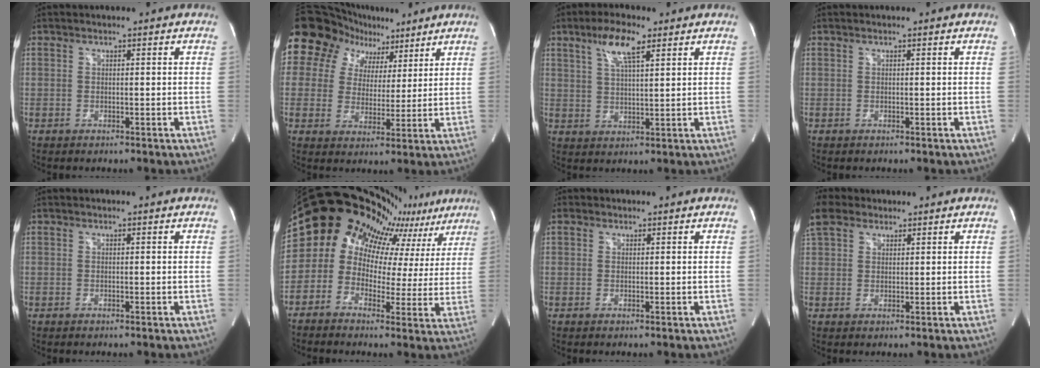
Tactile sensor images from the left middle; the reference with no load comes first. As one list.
[{"total": 10.7, "force": [7.0, 7.5, 2.9], "torque": [-0.047, 0.040, 0.113]}, {"total": 6.8, "force": [3.9, 1.3, 5.4], "torque": [-0.109, 0.006, 0.072]}, {"total": 0.0}, {"total": 0.0}, {"total": 13.1, "force": [11.5, 5.0, 3.7], "torque": [-0.064, -0.004, 0.117]}, {"total": 0.8, "force": [0.0, -0.6, -0.5], "torque": [0.012, -0.008, -0.003]}, {"total": 5.7, "force": [4.4, 2.8, 2.2], "torque": [-0.072, 0.025, 0.096]}]